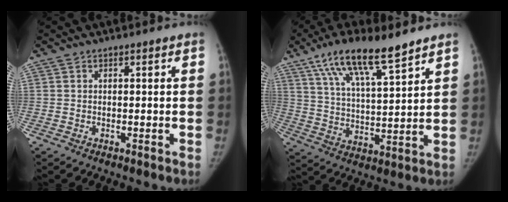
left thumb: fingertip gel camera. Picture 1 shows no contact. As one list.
[{"total": 15.1, "force": [10.1, 3.5, 10.6], "torque": [-0.174, -0.037, 0.188]}]